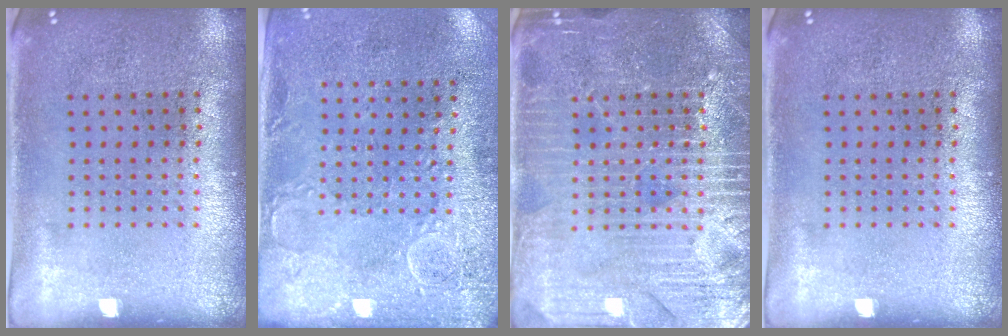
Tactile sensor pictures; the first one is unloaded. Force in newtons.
{"total": 2.9, "press": 2.3, "slide": 1.8}
{"total": 4.0, "press": 4.0, "slide": 0.6}
{"total": 0.0}